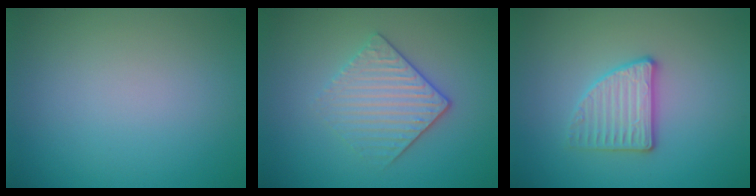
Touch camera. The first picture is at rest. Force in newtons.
{"total": 3.7, "press": 3.3, "slide": 1.7}
{"total": 2.9, "press": 2.8, "slide": 0.7}